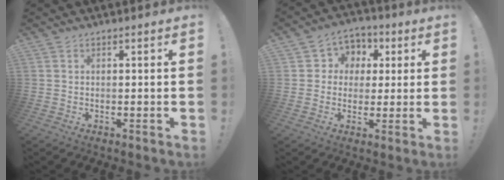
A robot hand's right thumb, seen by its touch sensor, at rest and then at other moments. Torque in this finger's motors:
{"motor_torque": [0.00, 0.00, -0.23, -0.04, -0.05]}